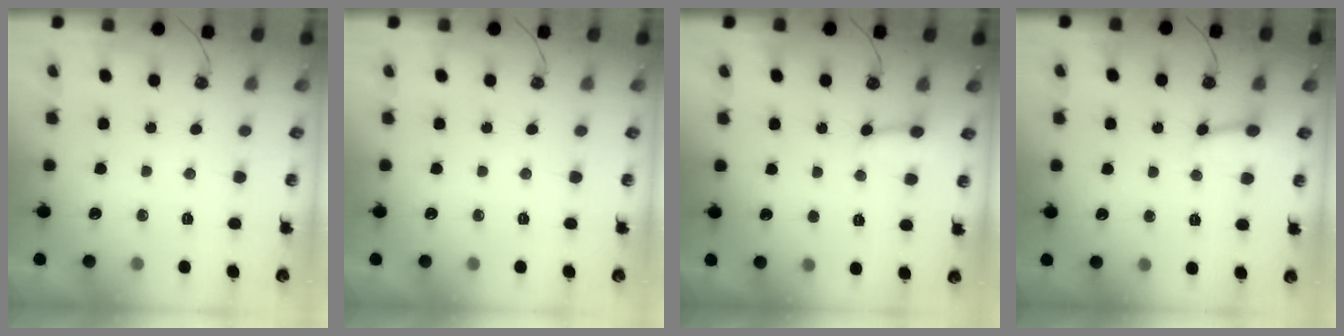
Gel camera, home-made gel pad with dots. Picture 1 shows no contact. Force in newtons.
{"total": 0.0}
{"total": 3.1, "press": 3.1, "slide": 0.7}
{"total": 2.9, "press": 2.9, "slide": 0.2}